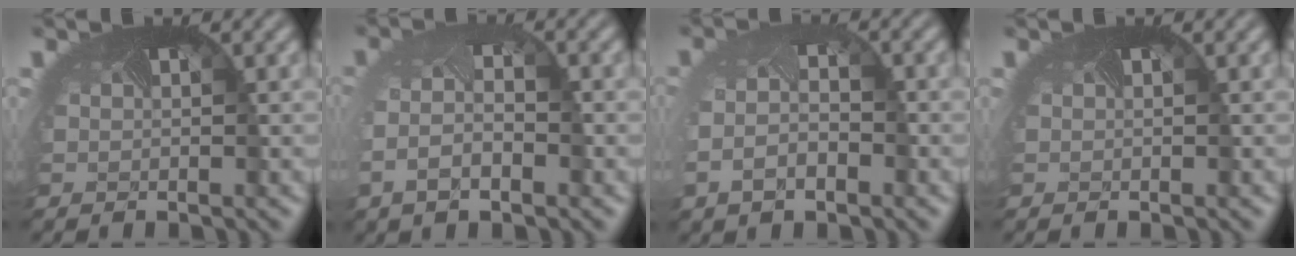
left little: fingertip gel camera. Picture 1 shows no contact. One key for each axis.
{"total": 3.9, "fx": -1.3, "fy": 1.7, "fz": 3.2, "tx": -0.070, "ty": -0.005, "tz": -0.023}
{"total": 3.4, "fx": -1.3, "fy": 1.9, "fz": 2.5, "tx": -0.057, "ty": -0.009, "tz": -0.021}
{"total": 0.0}